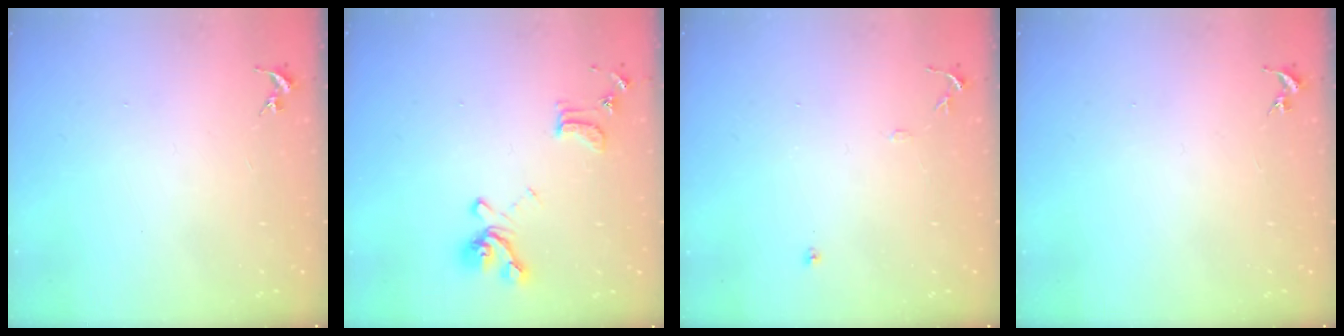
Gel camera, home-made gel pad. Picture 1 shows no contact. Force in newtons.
{"total": 14.3, "press": 14.2, "slide": 1.4}
{"total": 7.7, "press": 7.7, "slide": 0.8}
{"total": 0.0}